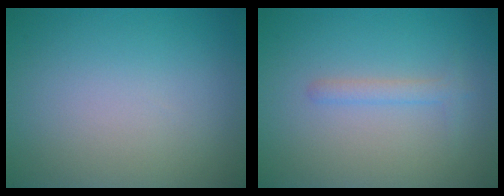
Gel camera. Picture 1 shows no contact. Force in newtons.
{"total": 1.3, "press": 1.3, "slide": 0.1}